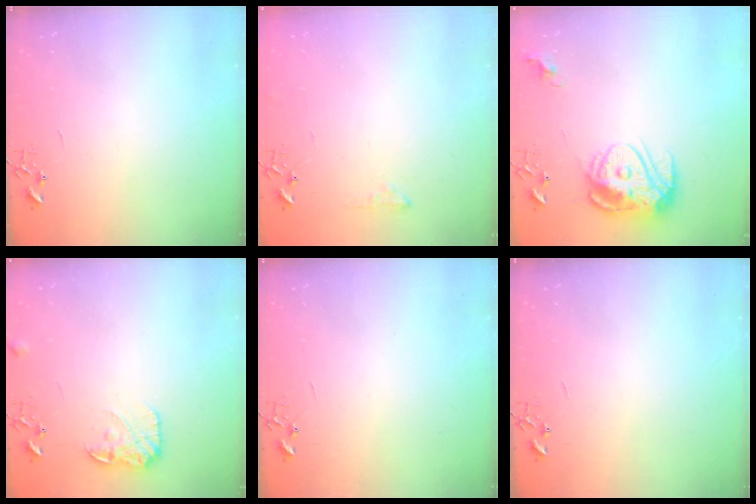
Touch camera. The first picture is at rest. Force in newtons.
{"total": 6.6, "press": 6.6, "slide": 0.8}
{"total": 15.9, "press": 15.8, "slide": 1.6}
{"total": 10.7, "press": 10.7, "slide": 0.4}
{"total": 0.0}
{"total": 0.0}